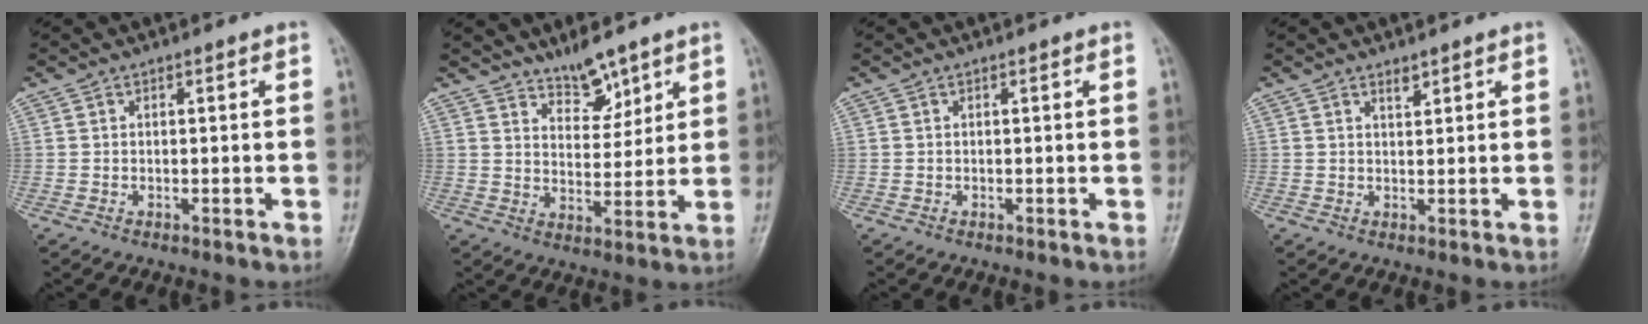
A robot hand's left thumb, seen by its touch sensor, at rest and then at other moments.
{"total": 4.5, "force": [3.5, 1.9, 2.0], "torque": [-0.014, -0.029, 0.062]}
{"total": 0.0}
{"total": 1.4, "force": [1.1, 0.5, 0.6], "torque": [-0.005, -0.010, 0.019]}